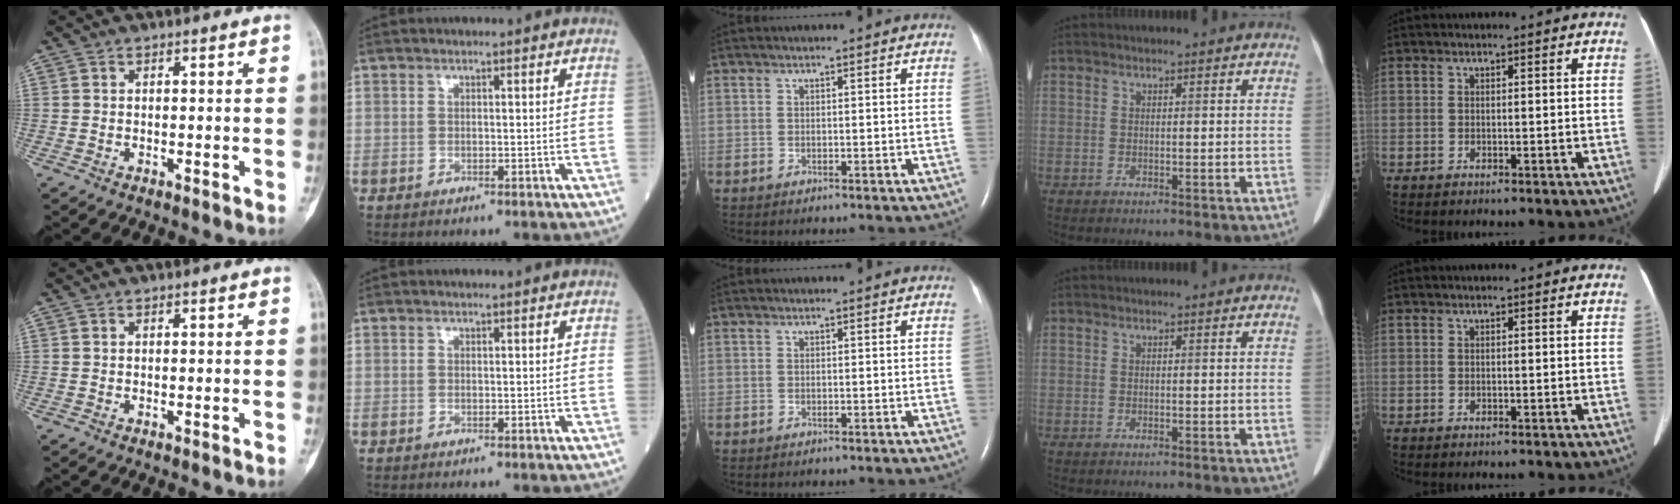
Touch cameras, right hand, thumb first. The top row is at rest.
{}